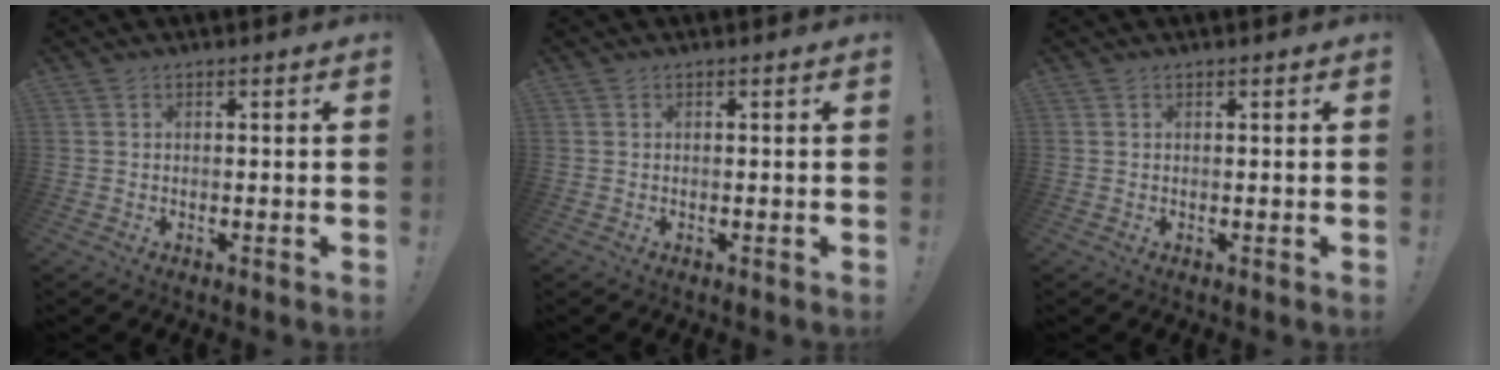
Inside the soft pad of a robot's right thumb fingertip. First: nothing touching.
{"total": 0.0}
{"total": 0.0}